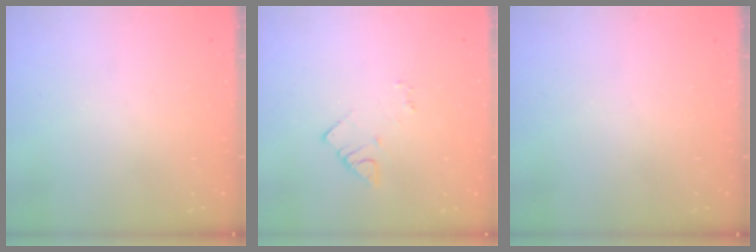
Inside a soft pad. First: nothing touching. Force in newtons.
{"total": 2.9, "press": 2.9, "slide": 0.3}
{"total": 0.0}